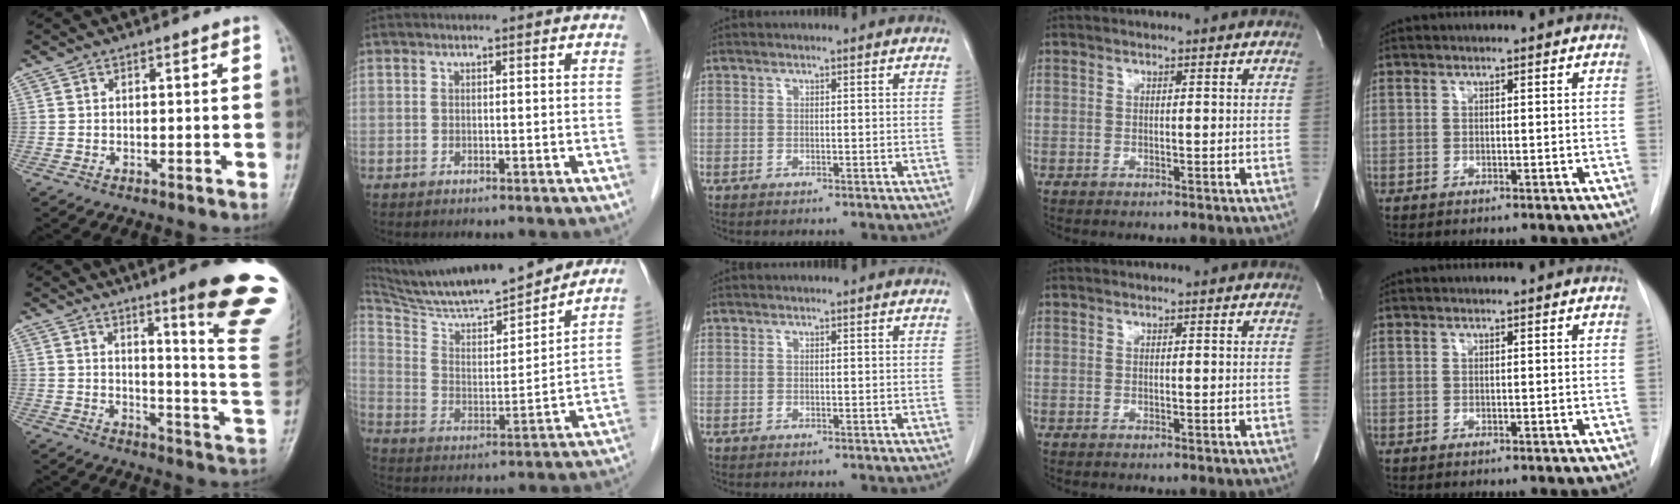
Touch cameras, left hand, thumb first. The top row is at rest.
{"thumb": {"total": 19.8, "force": [11.8, 1.4, 15.8], "torque": [-0.175, -0.077, 0.154]}, "index": {"total": 21.9, "force": [19.8, 2.0, 9.4], "torque": [-0.162, 0.003, 0.310]}}